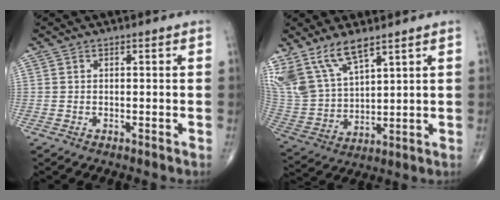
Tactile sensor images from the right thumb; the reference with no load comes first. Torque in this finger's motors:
{"motor_torque": [-1.05, 1.40, 1.05, 1.03, 0.12]}